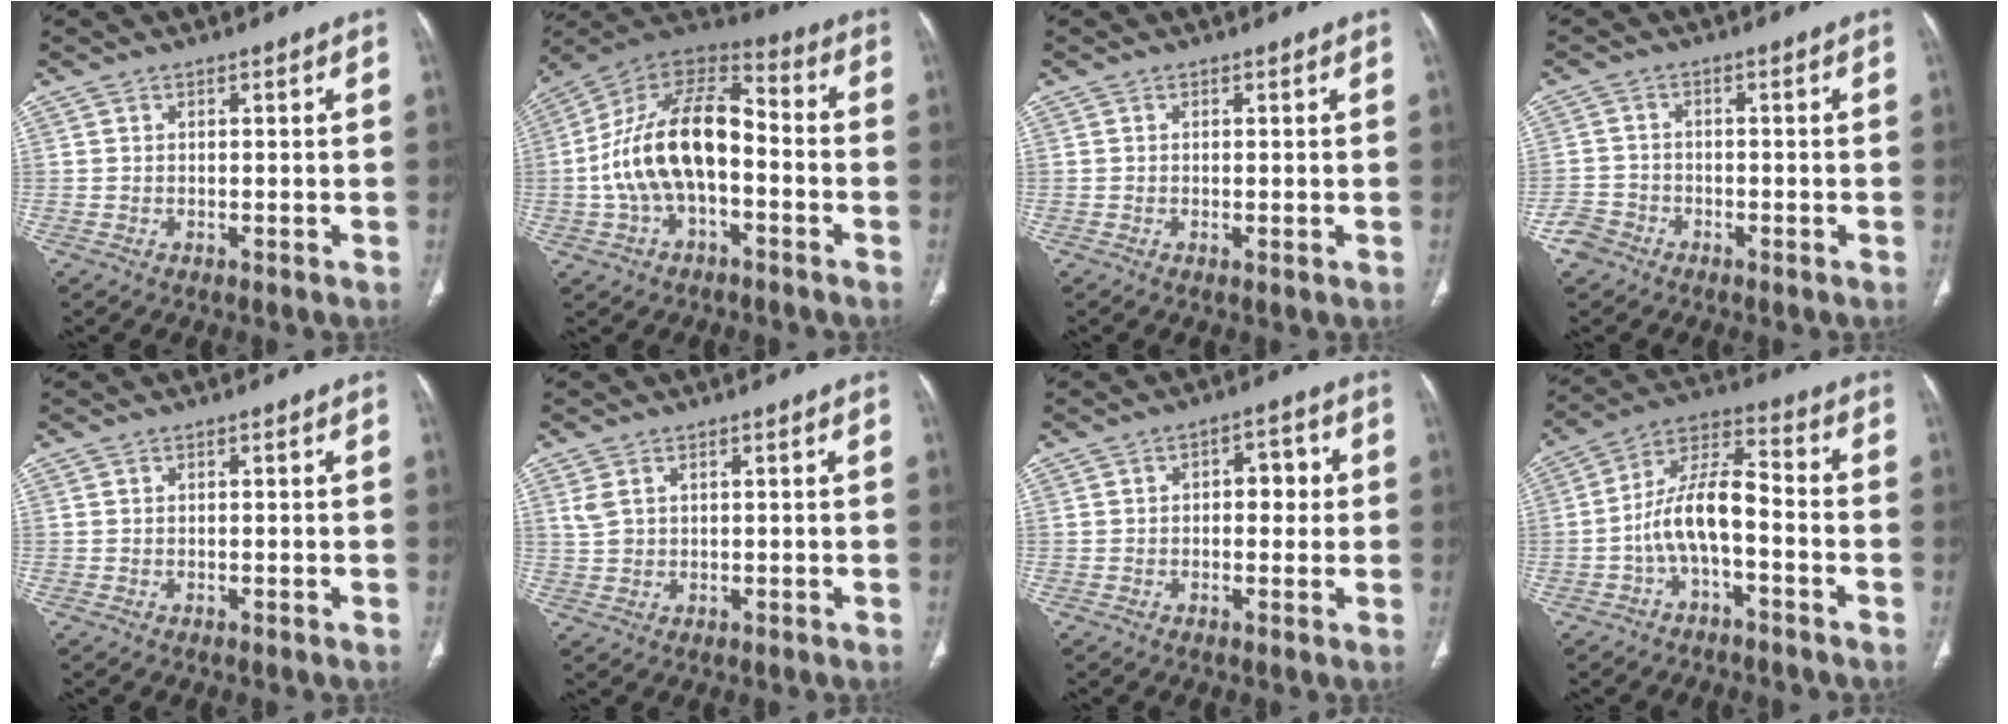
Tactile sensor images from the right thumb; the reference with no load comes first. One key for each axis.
{"total": 18.5, "fx": -2.6, "fy": 10.1, "fz": 15.3, "tx": -0.273, "ty": 0.050, "tz": -0.051}
{"total": 0.7, "fx": -0.1, "fy": 0.1, "fz": 0.7, "tx": -0.016, "ty": -0.004, "tz": -0.001}
{"total": 3.5, "fx": -2.4, "fy": 2.5, "fz": 0.6, "tx": -0.004, "ty": 0.016, "tz": -0.048}
{"total": 0.0}
{"total": 2.6, "fx": 1.2, "fy": 1.7, "fz": 1.6, "tx": -0.037, "ty": 0.004, "tz": 0.036}
{"total": 5.4, "fx": 0.4, "fy": 3.3, "fz": 4.3, "tx": -0.032, "ty": 0.013, "tz": 0.001}
{"total": 10.6, "fx": -3.1, "fy": 4.5, "fz": 9.1, "tx": -0.171, "ty": 0.055, "tz": -0.065}